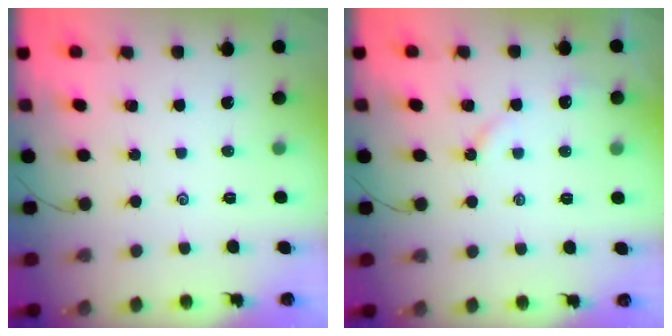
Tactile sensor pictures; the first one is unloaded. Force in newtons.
{"total": 4.0, "press": 4.0, "slide": 0.5}